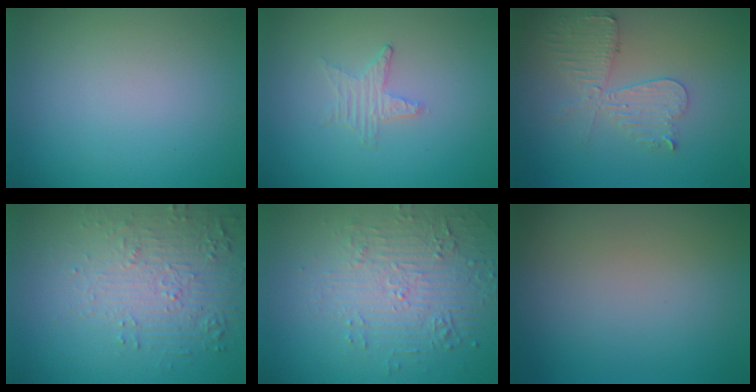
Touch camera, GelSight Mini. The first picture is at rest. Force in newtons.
{"total": 0.5, "press": 0.5, "slide": 0.1}
{"total": 4.2, "press": 3.7, "slide": 2.1}
{"total": 5.6, "press": 3.8, "slide": 4.2}
{"total": 5.0, "press": 3.5, "slide": 3.5}
{"total": 0.0}